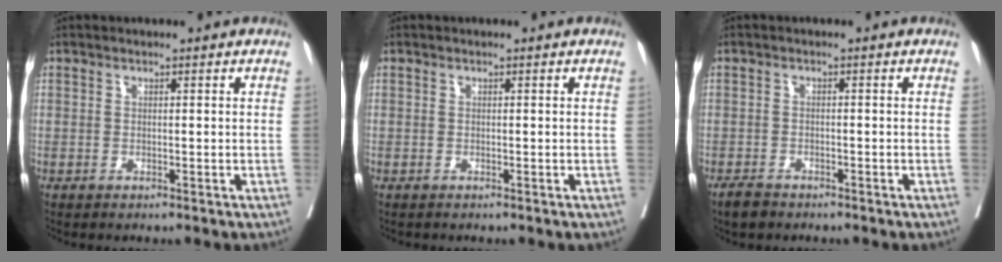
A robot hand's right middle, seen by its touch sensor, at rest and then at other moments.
{"total": 0.0}
{"total": 2.1, "force": [-1.8, 0.8, 0.7], "torque": [-0.020, -0.002, -0.029]}